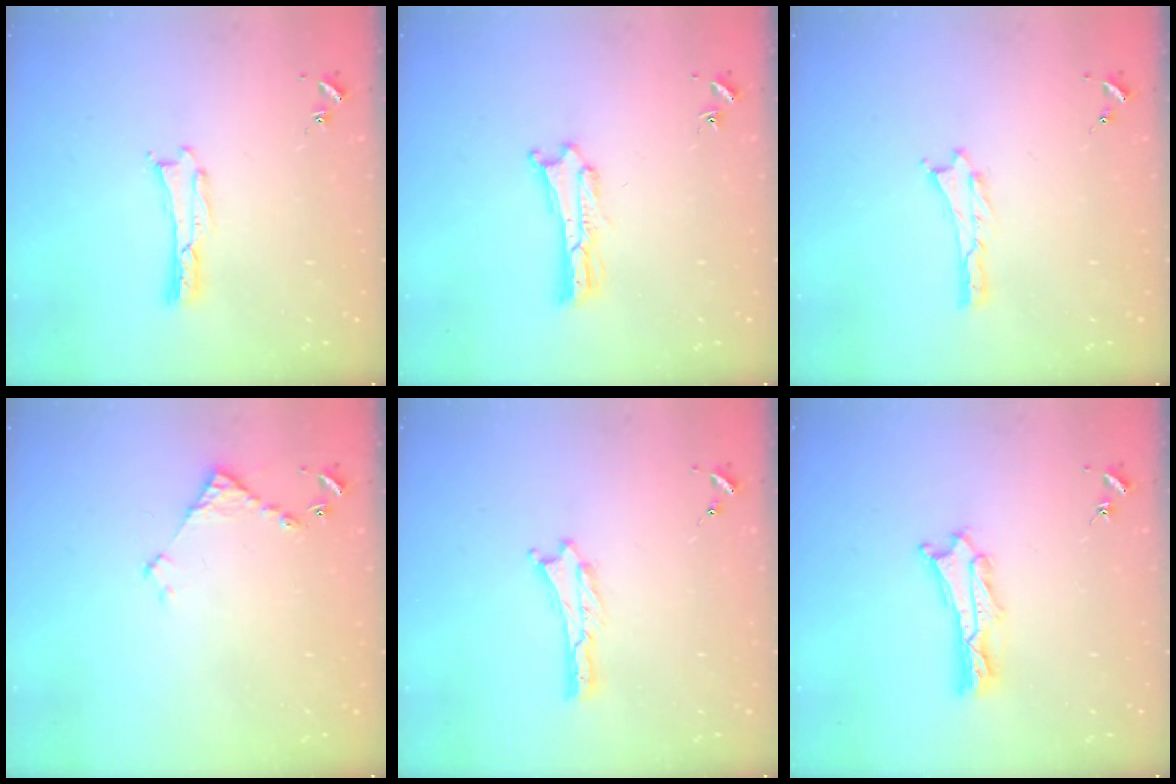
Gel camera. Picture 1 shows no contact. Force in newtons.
{"total": 0.9, "press": 0.9, "slide": 0.2}
{"total": 0.0}
{"total": 3.7, "press": 3.7, "slide": 0.3}
{"total": 0.0}
{"total": 2.4, "press": 2.4, "slide": 0.3}